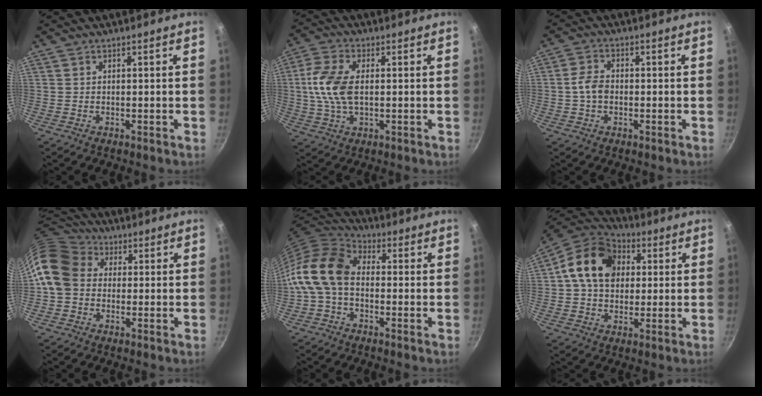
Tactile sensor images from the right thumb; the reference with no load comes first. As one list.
[{"total": 10.1, "force": [0.6, 5.5, 8.4], "torque": [-0.173, 0.010, 0.005]}, {"total": 4.3, "force": [-0.6, 3.1, 3.0], "torque": [-0.055, 0.016, -0.015]}, {"total": 12.4, "force": [0.9, 10.2, 7.0], "torque": [-0.112, 0.021, 0.000]}, {"total": 13.7, "force": [-1.4, 9.5, 9.8], "torque": [-0.179, 0.038, -0.050]}, {"total": 15.6, "force": [3.2, 11.9, 9.6], "torque": [-0.143, 0.020, 0.037]}]